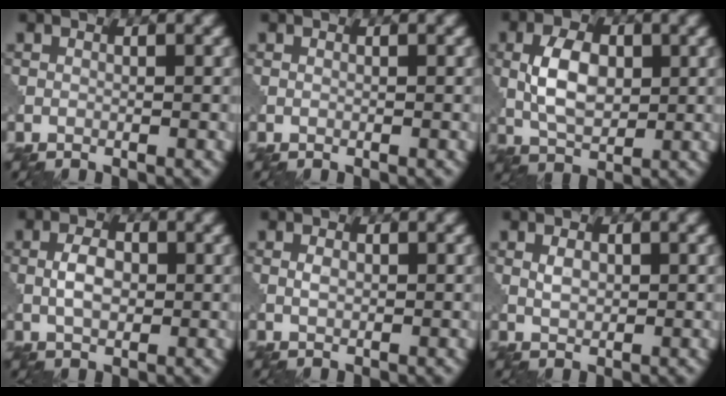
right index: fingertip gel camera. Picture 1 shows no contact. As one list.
[{"total": 0.0}, {"total": 4.8, "force": [0.7, 2.9, 3.7], "torque": [-0.074, 0.001, 0.016]}, {"total": 2.6, "force": [0.2, 1.6, 2.1], "torque": [-0.040, 0.000, 0.003]}, {"total": 0.9, "force": [0.3, 0.6, 0.6], "torque": [-0.012, -0.002, 0.007]}, {"total": 1.3, "force": [0.6, 0.9, 0.7], "torque": [-0.015, -0.003, 0.014]}]